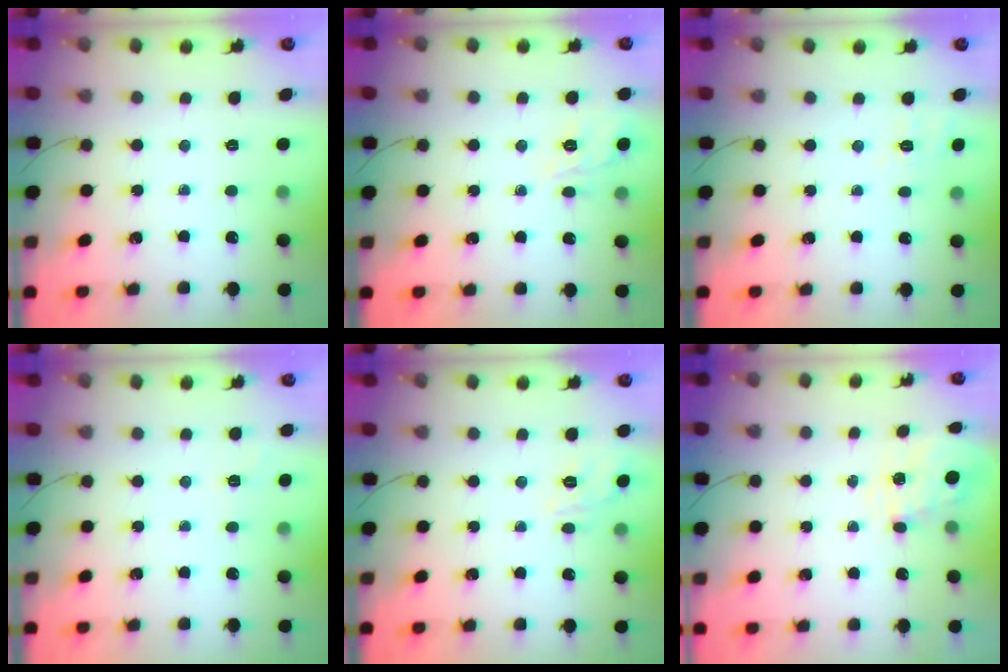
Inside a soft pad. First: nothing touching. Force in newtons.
{"total": 4.0, "press": 3.9, "slide": 0.9}
{"total": 2.4, "press": 1.3, "slide": 2.1}
{"total": 3.5, "press": 3.2, "slide": 1.5}
{"total": 10.1, "press": 10.0, "slide": 1.4}
{"total": 7.0, "press": 6.9, "slide": 1.1}